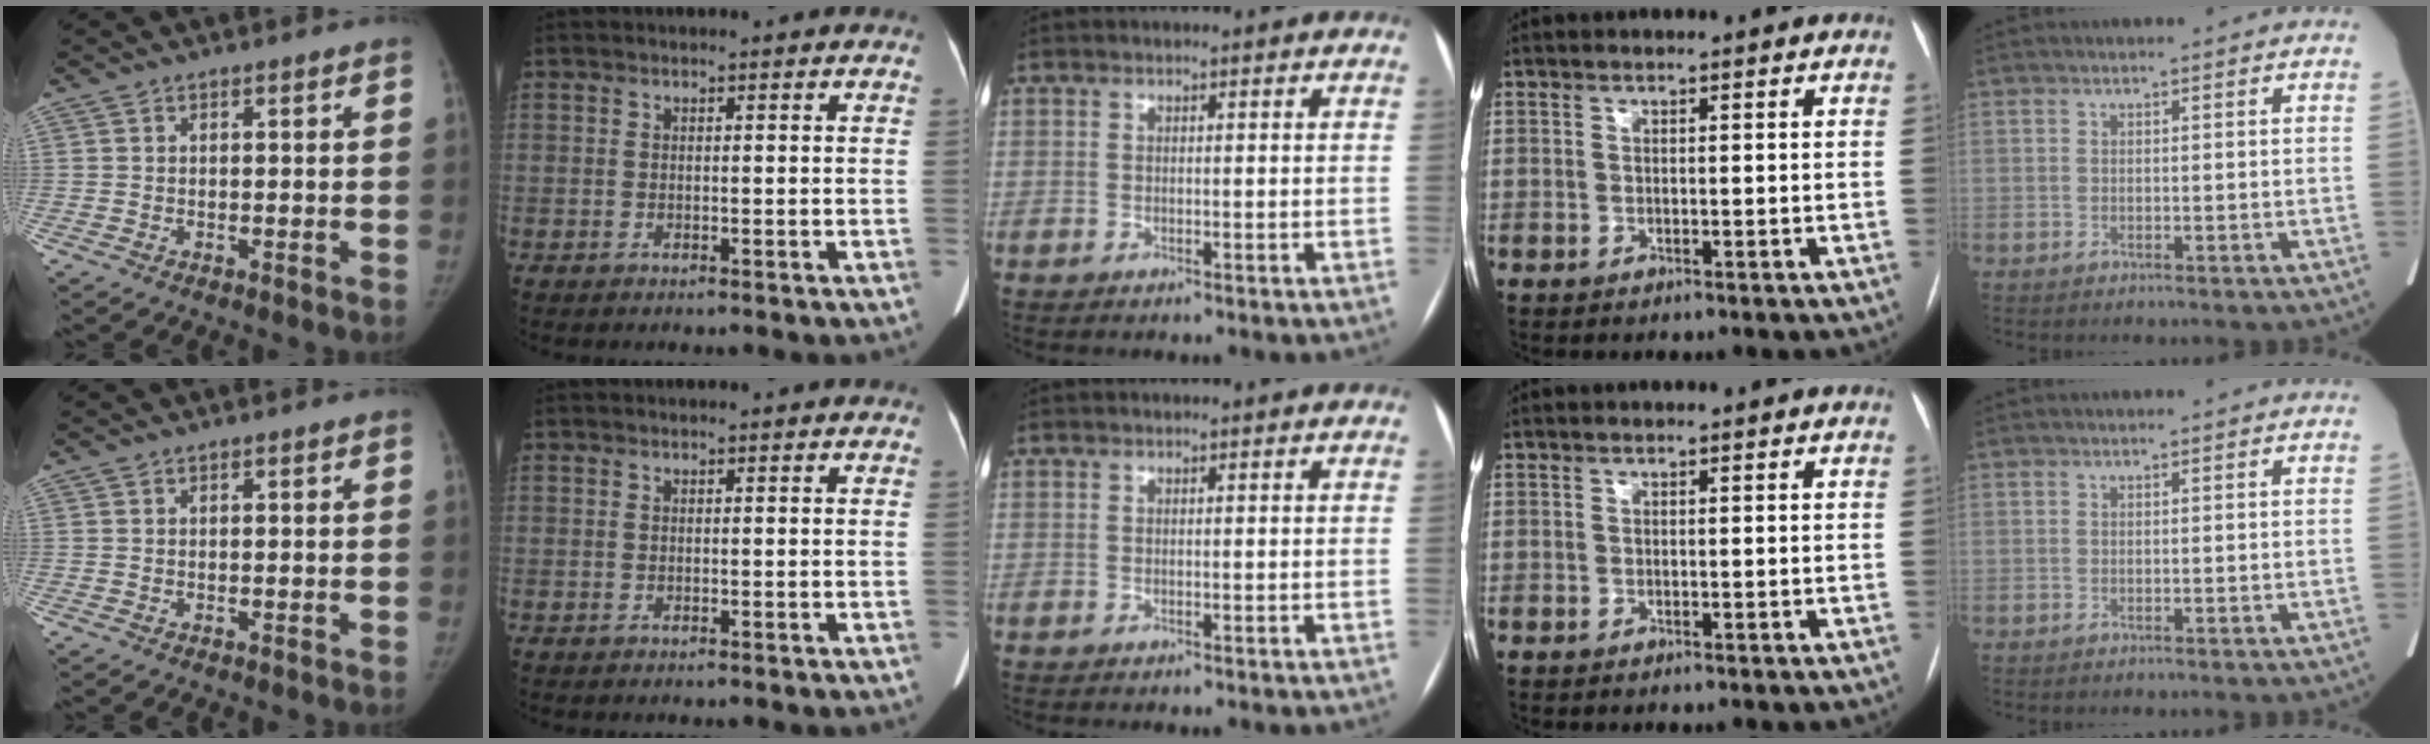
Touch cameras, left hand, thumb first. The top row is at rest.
{}